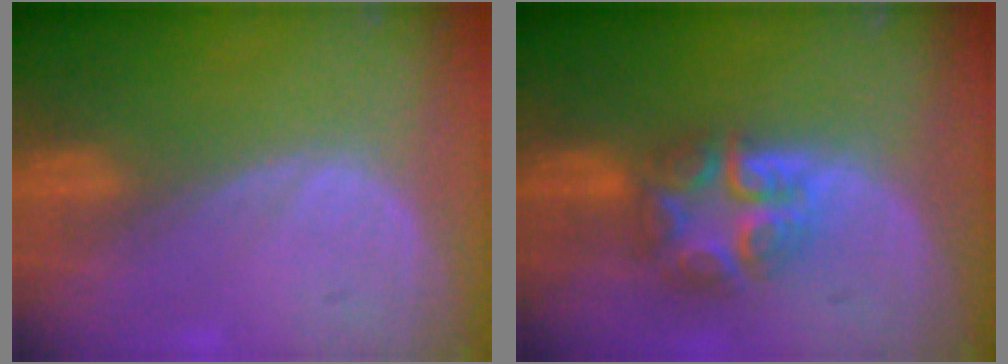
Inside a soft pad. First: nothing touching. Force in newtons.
{"total": 7.7, "press": 6.7, "slide": 3.8}